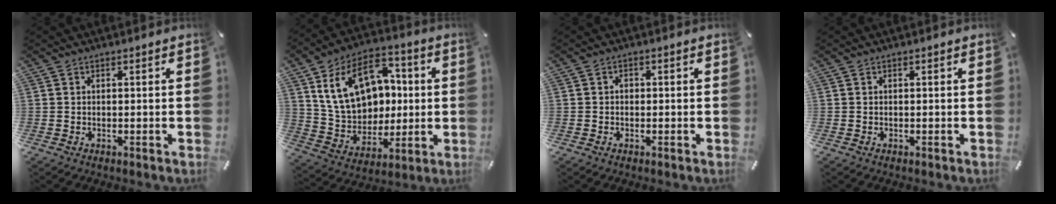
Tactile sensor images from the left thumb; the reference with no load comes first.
{"total": 18.7, "force": [4.7, 14.5, 10.8], "torque": [-0.204, 0.000, 0.096]}
{"total": 1.3, "force": [-0.4, 1.0, 0.6], "torque": [-0.012, 0.005, -0.011]}
{"total": 0.0}